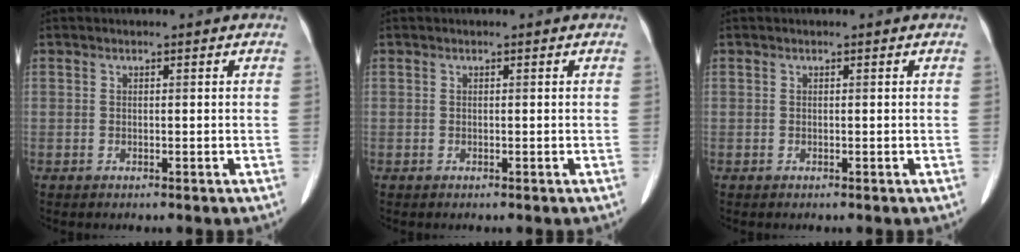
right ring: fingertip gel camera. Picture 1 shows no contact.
{"total": 0.0}
{"total": 0.0}